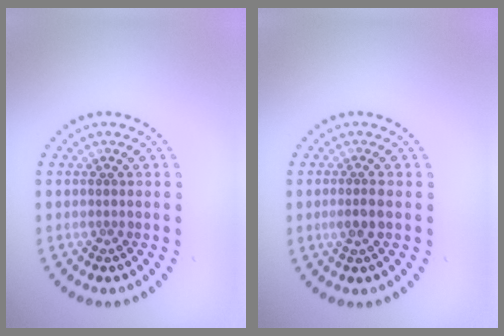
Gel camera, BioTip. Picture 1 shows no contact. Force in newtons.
{"total": 1.3, "press": 1.2, "slide": 0.7}